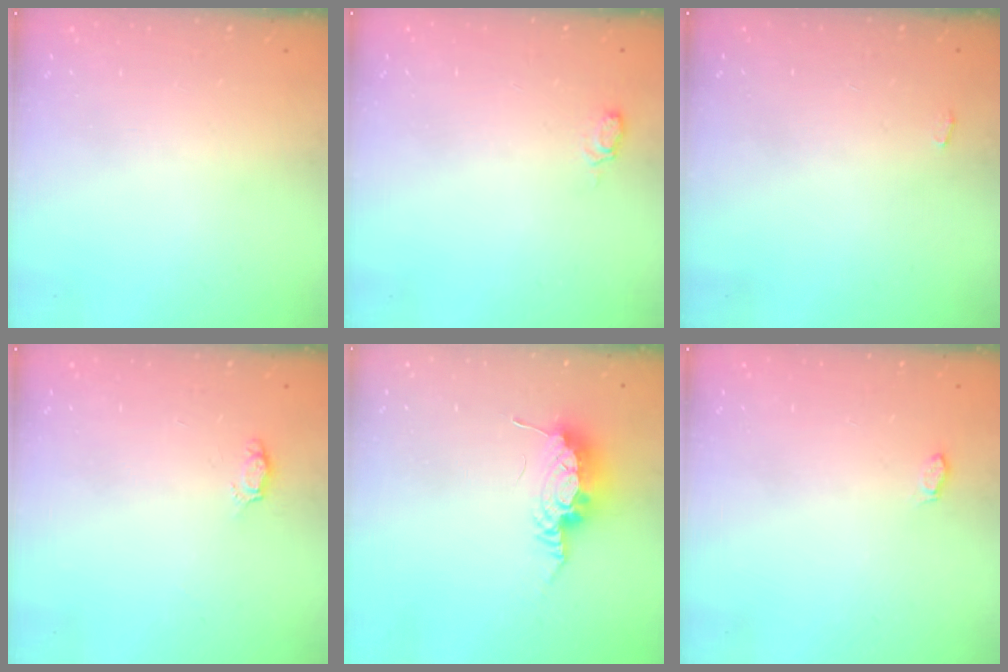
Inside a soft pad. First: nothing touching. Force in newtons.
{"total": 6.5, "press": 6.3, "slide": 1.6}
{"total": 3.1, "press": 3.1, "slide": 0.3}
{"total": 2.8, "press": 2.7, "slide": 0.4}
{"total": 8.6, "press": 8.6, "slide": 0.5}
{"total": 2.9, "press": 2.7, "slide": 1.1}